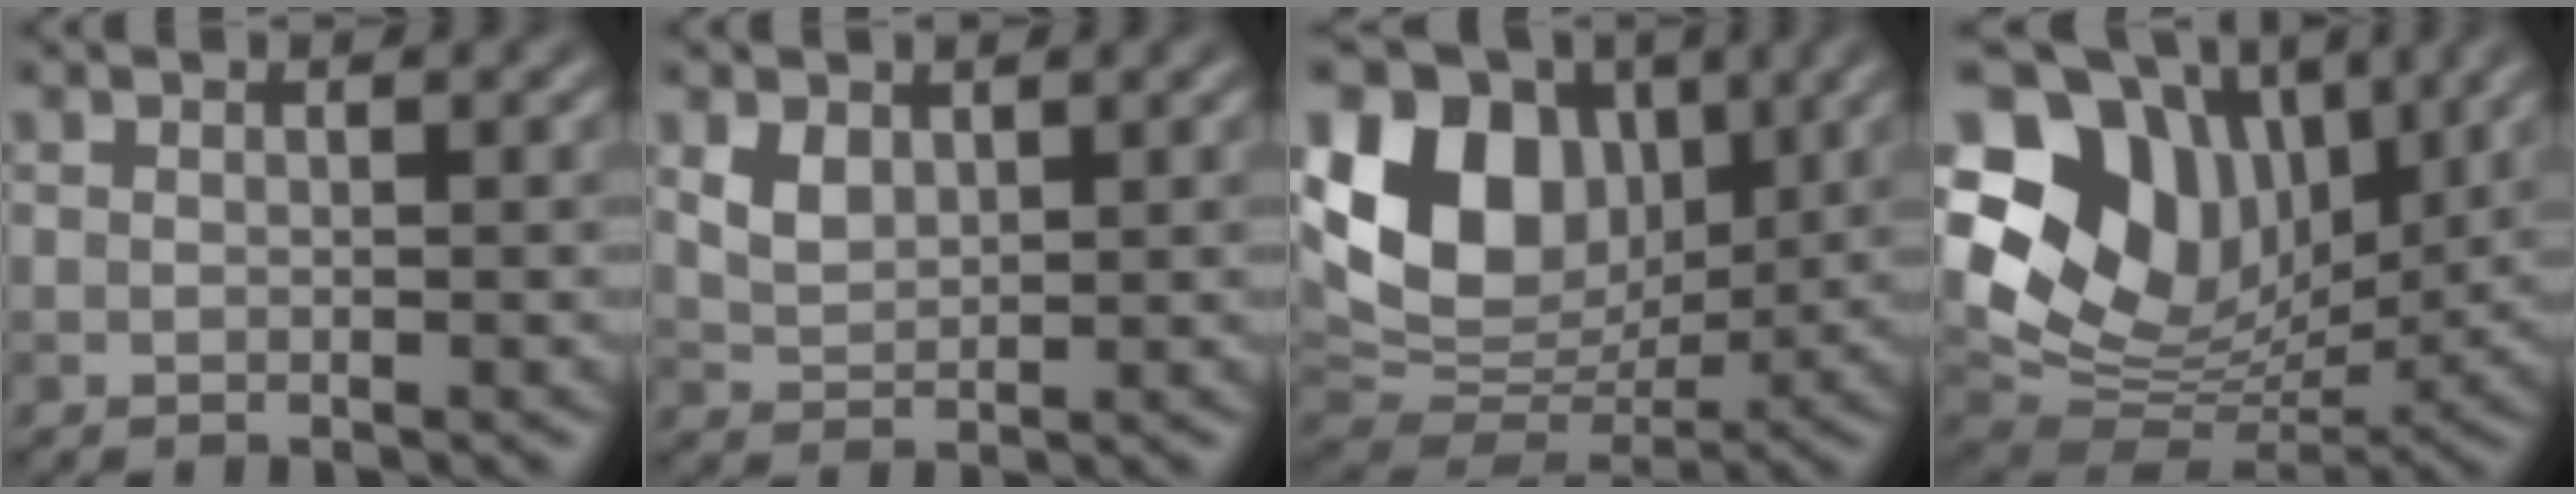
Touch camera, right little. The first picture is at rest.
{"total": 2.1, "force": [1.1, 1.4, 1.2], "torque": [-0.029, -0.002, 0.027]}
{"total": 11.5, "force": [3.6, 8.4, 7.0], "torque": [-0.137, 0.008, 0.063]}
{"total": 12.8, "force": [5.4, 9.0, 7.4], "torque": [-0.145, 0.013, 0.102]}